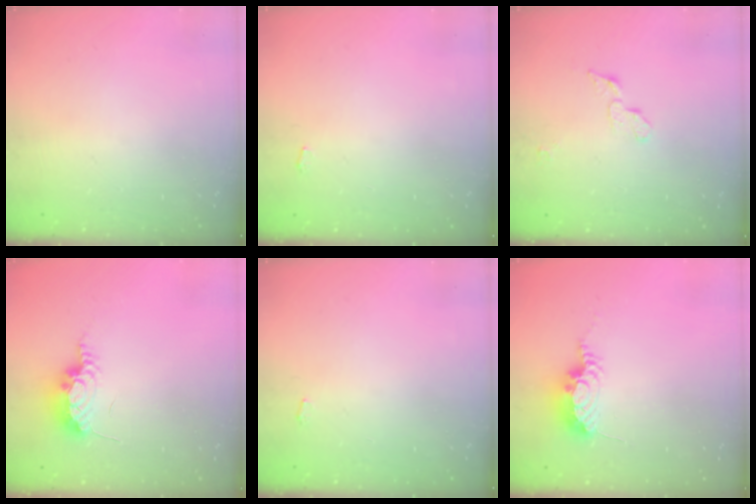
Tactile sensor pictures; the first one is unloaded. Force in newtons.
{"total": 2.7, "press": 2.7, "slide": 0.3}
{"total": 5.5, "press": 5.5, "slide": 0.6}
{"total": 14.3, "press": 9.4, "slide": 10.8}
{"total": 2.7, "press": 2.7, "slide": 0.3}
{"total": 7.8, "press": 7.8, "slide": 0.2}